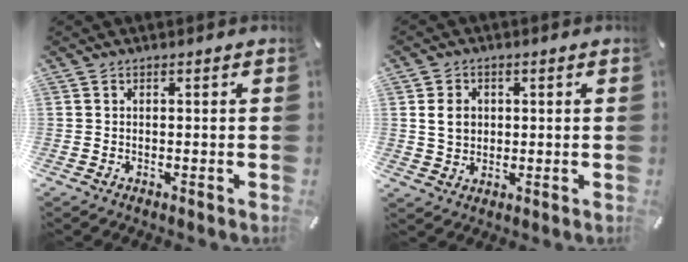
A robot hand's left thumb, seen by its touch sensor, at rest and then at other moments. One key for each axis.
{"total": 5.2, "fx": 0.7, "fy": 4.6, "fz": 2.3, "tx": -0.052, "ty": 0.004, "tz": 0.011}